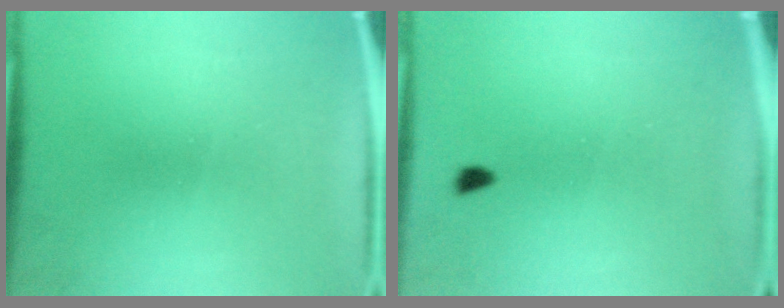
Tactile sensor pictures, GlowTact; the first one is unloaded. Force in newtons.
{"total": 1.1}